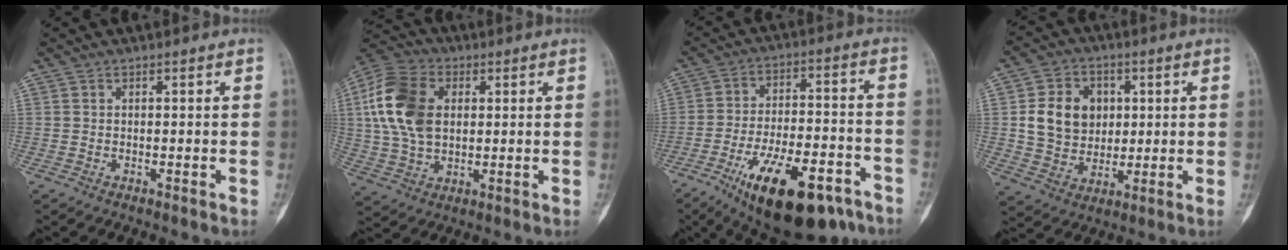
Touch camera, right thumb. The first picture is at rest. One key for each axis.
{"total": 15.7, "fx": 2.9, "fy": 10.6, "fz": 11.2, "tx": -0.213, "ty": 0.012, "tz": 0.051}
{"total": 21.6, "fx": -12.4, "fy": 8.5, "fz": 15.4, "tx": -0.222, "ty": 0.059, "tz": -0.188}
{"total": 11.8, "fx": 2.0, "fy": 9.6, "fz": 6.5, "tx": -0.077, "ty": -0.002, "tz": 0.040}